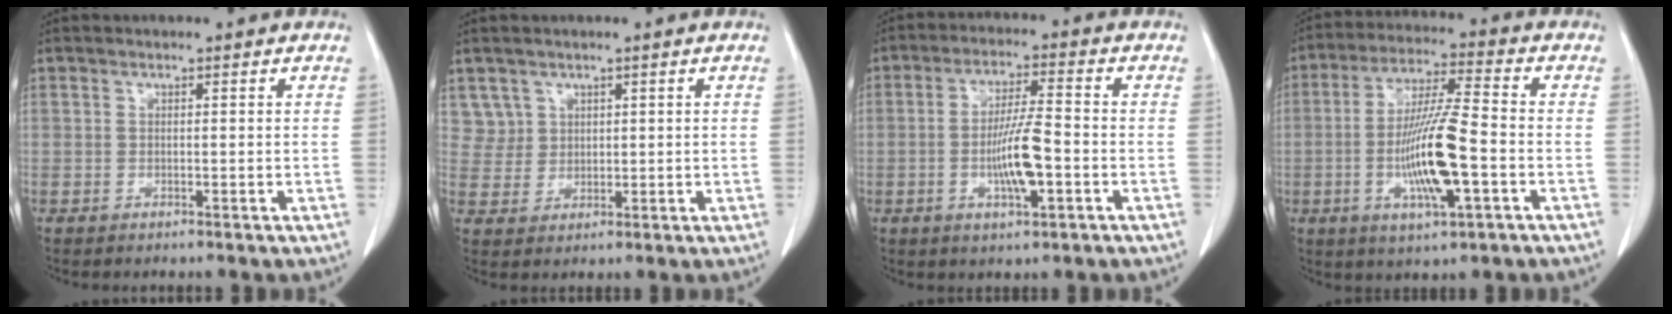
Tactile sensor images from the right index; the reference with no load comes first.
{"total": 3.8, "force": [2.2, 3.1, -0.4], "torque": [0.023, 0.003, 0.042]}
{"total": 8.0, "force": [-2.0, 1.1, 7.6], "torque": [-0.142, 0.001, -0.036]}
{"total": 12.9, "force": [-3.1, 1.3, 12.4], "torque": [-0.239, -0.007, -0.057]}